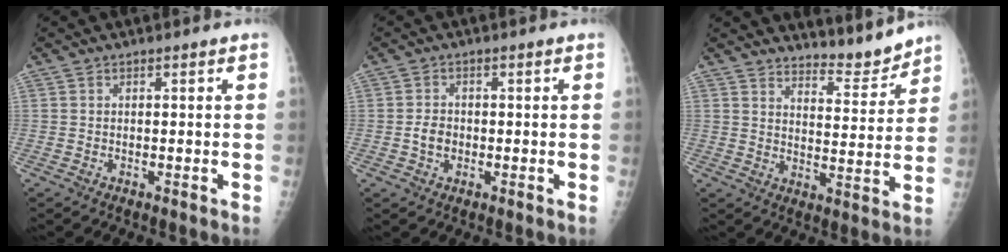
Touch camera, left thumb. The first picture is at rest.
{"total": 2.9, "force": [-0.7, 2.4, 1.6], "torque": [-0.019, 0.006, -0.015]}
{"total": 7.5, "force": [7.4, 1.0, 0.8], "torque": [0.003, -0.070, 0.117]}